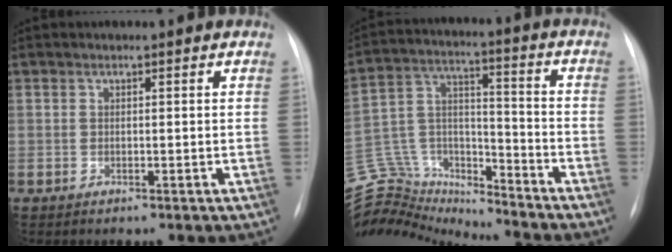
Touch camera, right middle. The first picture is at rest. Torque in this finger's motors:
{"motor_torque": [-0.59, -1.49, -0.38, -0.20]}